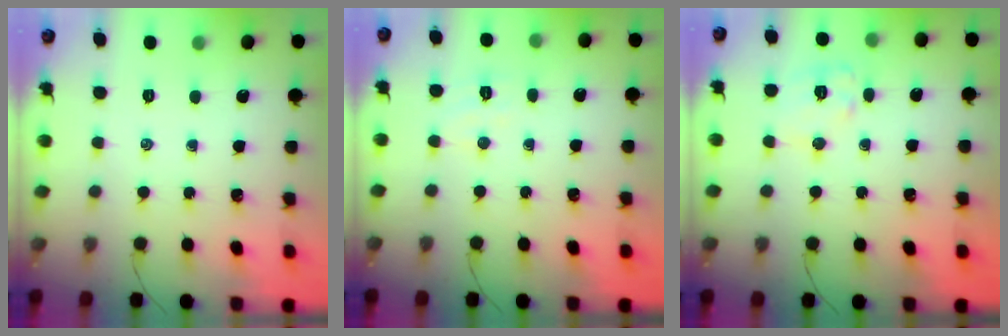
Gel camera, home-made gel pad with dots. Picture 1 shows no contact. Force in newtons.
{"total": 5.1, "press": 5.0, "slide": 1.0}
{"total": 8.8, "press": 8.7, "slide": 0.5}